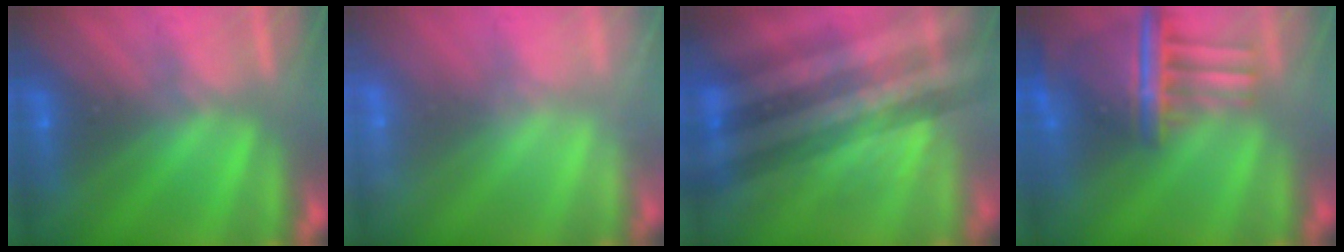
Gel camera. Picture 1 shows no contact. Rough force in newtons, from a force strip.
{"total": 2.5}
{"total": 3.4}
{"total": 7.8}